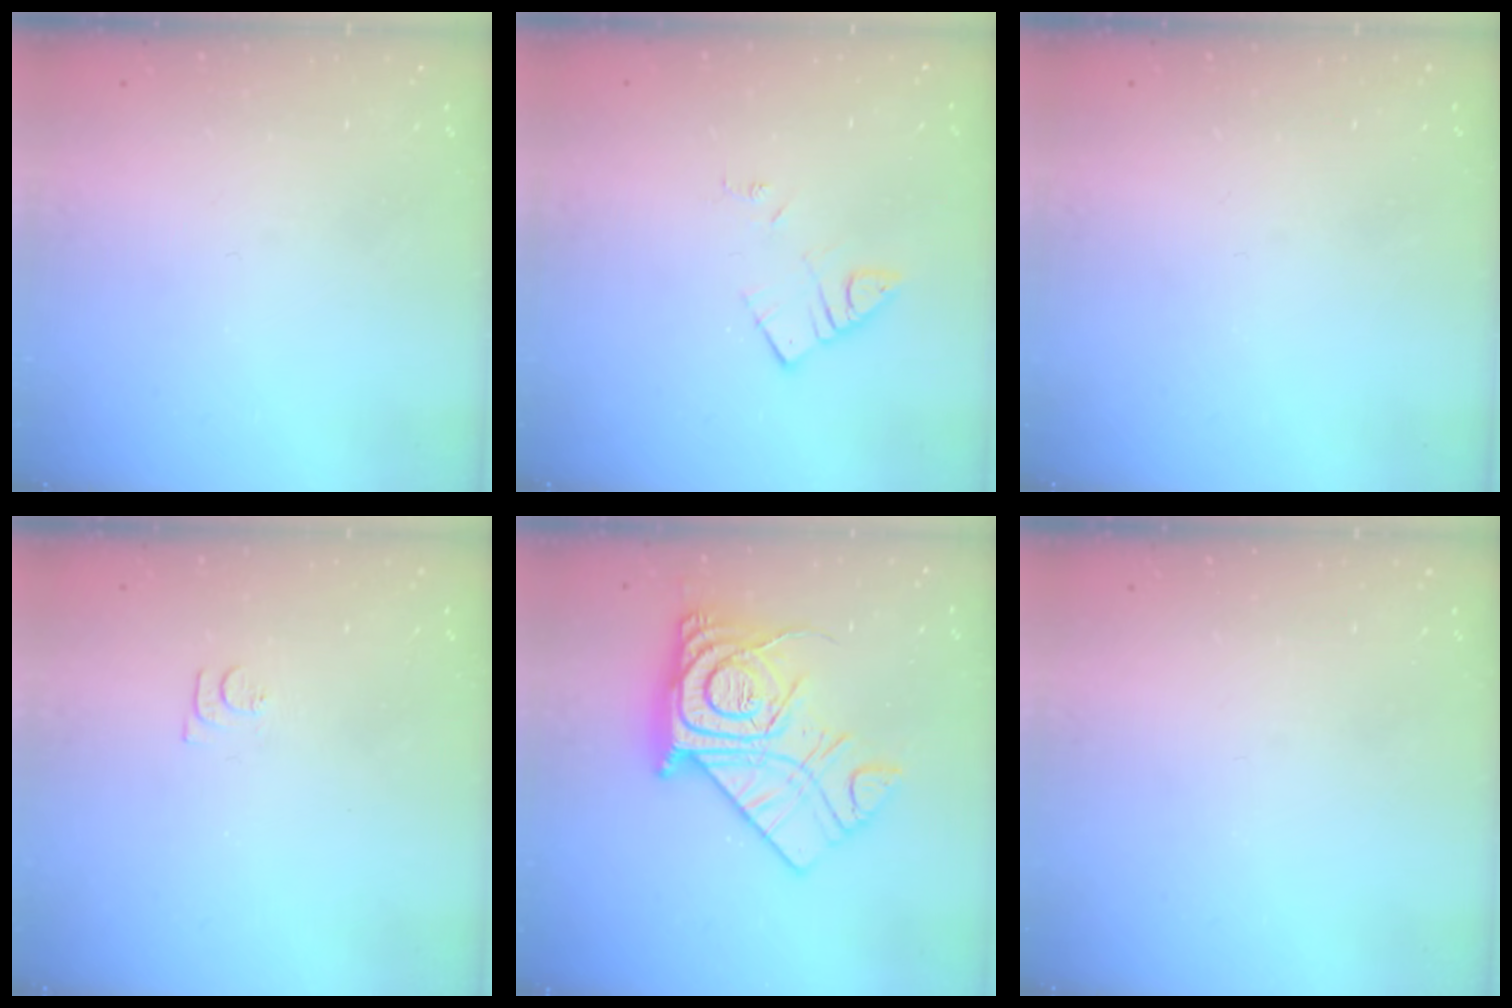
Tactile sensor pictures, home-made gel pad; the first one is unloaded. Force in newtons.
{"total": 4.0, "press": 4.0, "slide": 0.3}
{"total": 0.0}
{"total": 3.4, "press": 3.4, "slide": 0.5}
{"total": 24.4, "press": 24.3, "slide": 2.4}
{"total": 0.0}